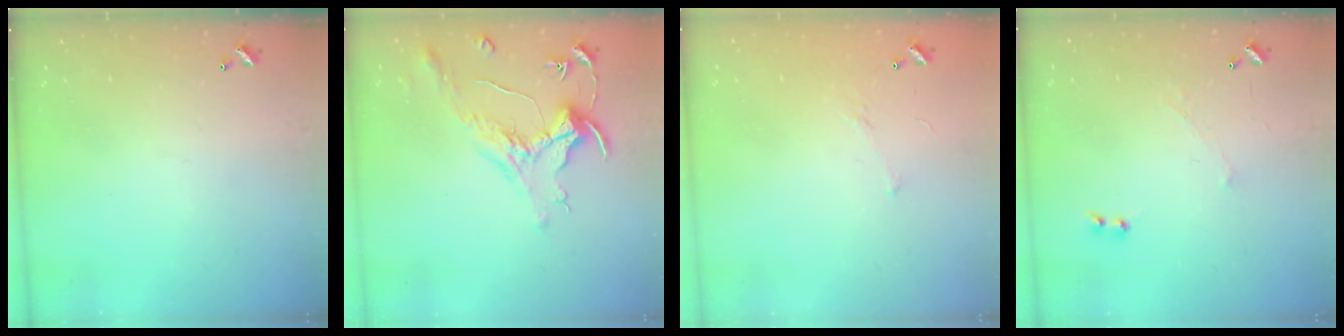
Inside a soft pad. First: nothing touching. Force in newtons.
{"total": 1.6, "press": 1.4, "slide": 0.7}
{"total": 7.0, "press": 7.0, "slide": 0.7}
{"total": 0.9, "press": 0.3, "slide": 0.8}